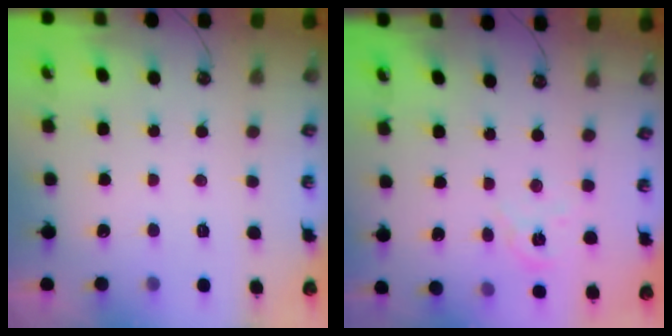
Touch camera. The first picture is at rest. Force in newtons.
{"total": 3.1, "press": 3.1, "slide": 0.2}